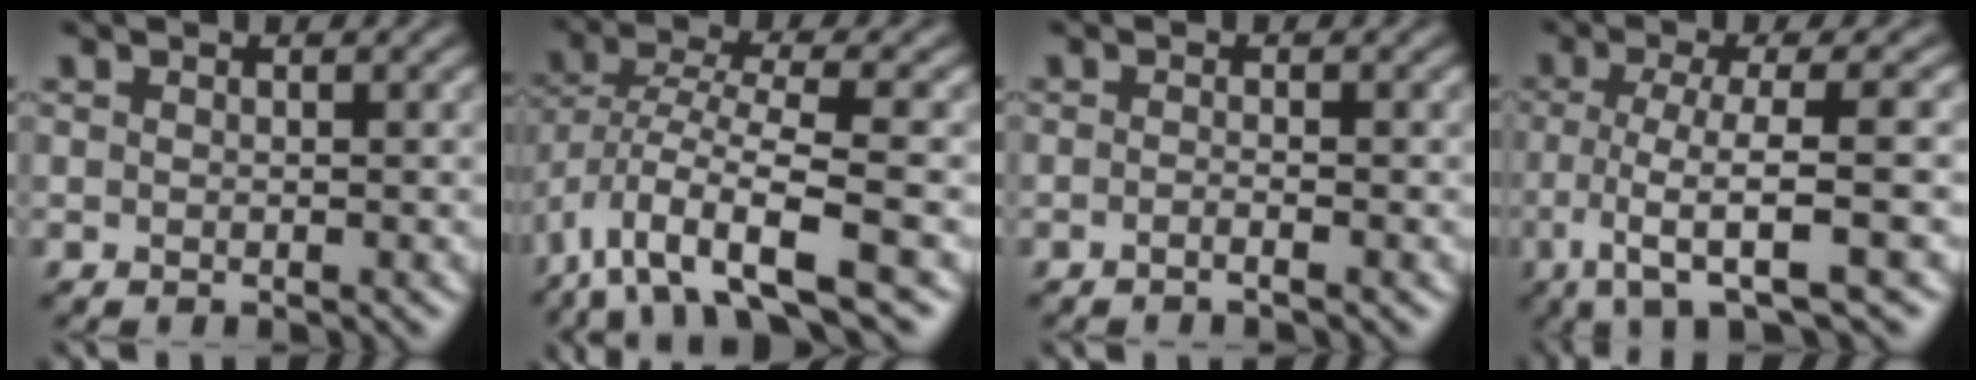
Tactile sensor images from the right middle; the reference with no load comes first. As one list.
[{"total": 8.1, "force": [-4.6, 2.1, 6.3], "torque": [-0.121, 0.001, -0.092]}, {"total": 0.7, "force": [-0.5, 0.1, 0.5], "torque": [-0.009, -0.001, -0.011]}, {"total": 6.2, "force": [-1.8, 1.0, 5.8], "torque": [-0.091, 0.003, -0.040]}]